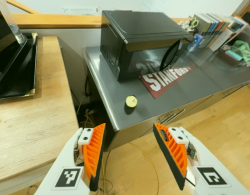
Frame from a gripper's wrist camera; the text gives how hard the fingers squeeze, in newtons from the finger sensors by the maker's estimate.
{"total": 0.7, "left": 1.2, "right": 0.3}